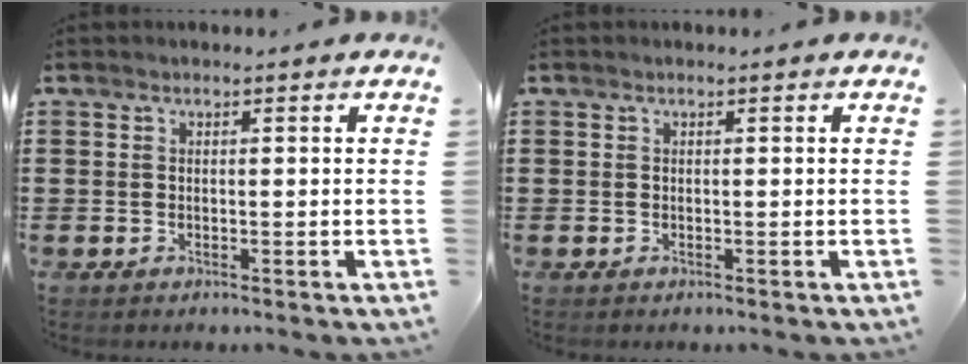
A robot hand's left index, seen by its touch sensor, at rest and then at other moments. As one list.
[{"total": 0.0}]